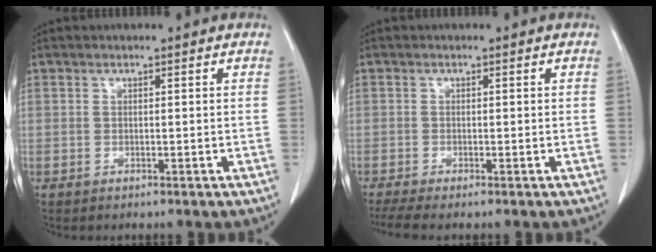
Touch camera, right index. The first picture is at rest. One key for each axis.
{"total": 2.9, "fx": -2.2, "fy": -0.1, "fz": 1.9, "tx": -0.043, "ty": -0.008, "tz": -0.045}